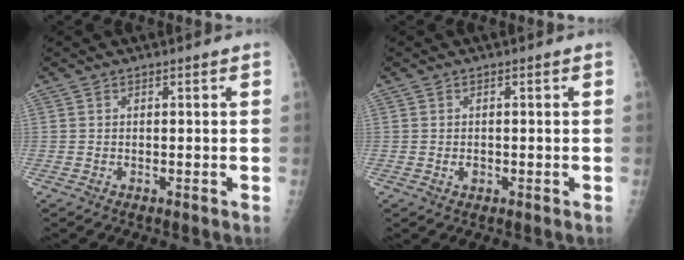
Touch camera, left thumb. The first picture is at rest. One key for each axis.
{"total": 1.0, "fx": -0.1, "fy": 0.8, "fz": 0.6, "tx": -0.008, "ty": 0.000, "tz": 0.000}